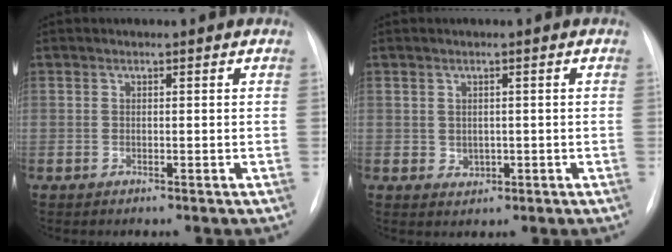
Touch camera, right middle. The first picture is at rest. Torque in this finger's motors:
{"motor_torque": [0.14, -0.15, 0.01, 0.01]}